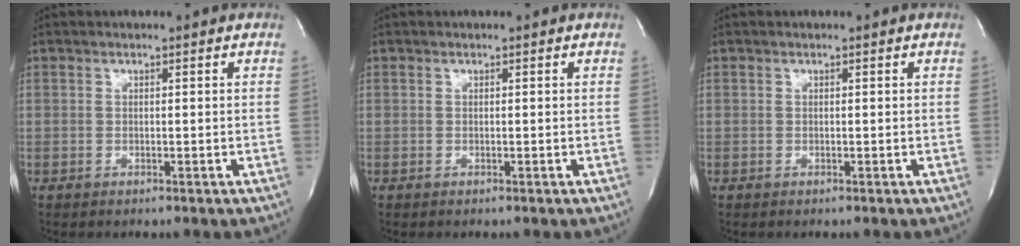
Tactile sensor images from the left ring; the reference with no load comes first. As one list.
[{"total": 0.0}, {"total": 0.0}]